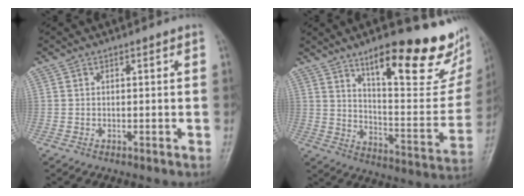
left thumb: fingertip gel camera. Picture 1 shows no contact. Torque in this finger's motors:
{"motor_torque": [0.95, 0.91, 1.48, -1.29, 0.27]}